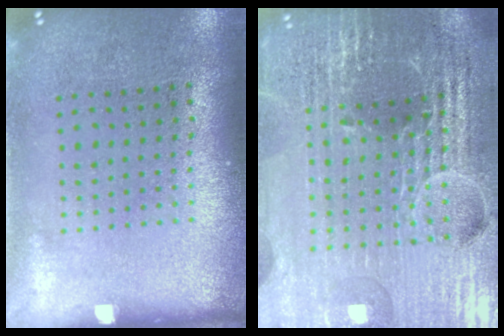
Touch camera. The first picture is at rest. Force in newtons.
{"total": 6.5, "press": 5.7, "slide": 3.1}